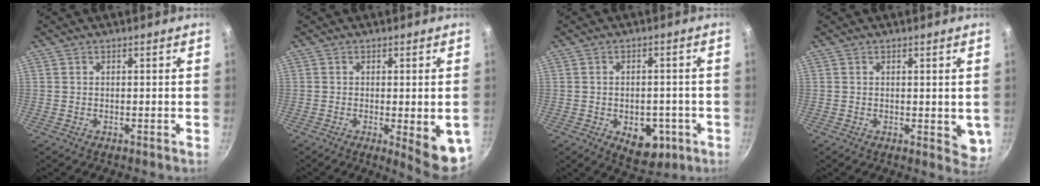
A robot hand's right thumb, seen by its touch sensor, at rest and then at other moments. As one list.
[{"total": 9.0, "force": [-2.0, 2.2, 8.5], "torque": [-0.090, -0.007, -0.018]}, {"total": 8.8, "force": [-3.0, 5.7, 6.0], "torque": [-0.049, 0.005, -0.029]}, {"total": 4.2, "force": [0.6, 2.0, 3.7], "torque": [-0.036, -0.008, 0.010]}]